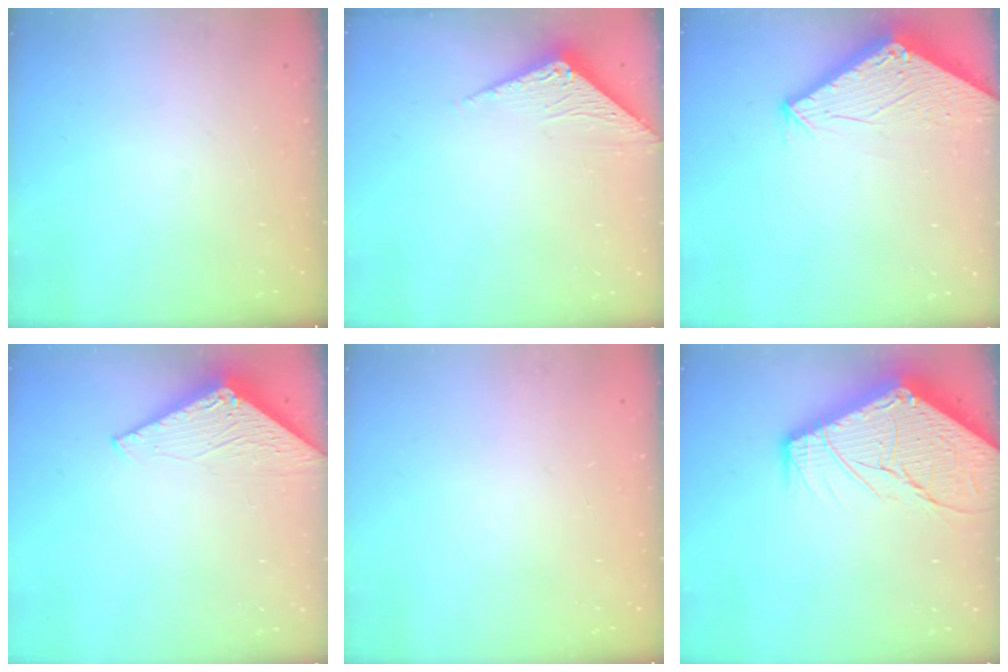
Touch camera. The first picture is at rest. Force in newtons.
{"total": 3.3, "press": 3.3, "slide": 0.3}
{"total": 2.9, "press": 2.9, "slide": 0.1}
{"total": 2.8, "press": 2.8, "slide": 0.2}
{"total": 0.0}
{"total": 23.4, "press": 23.3, "slide": 2.9}